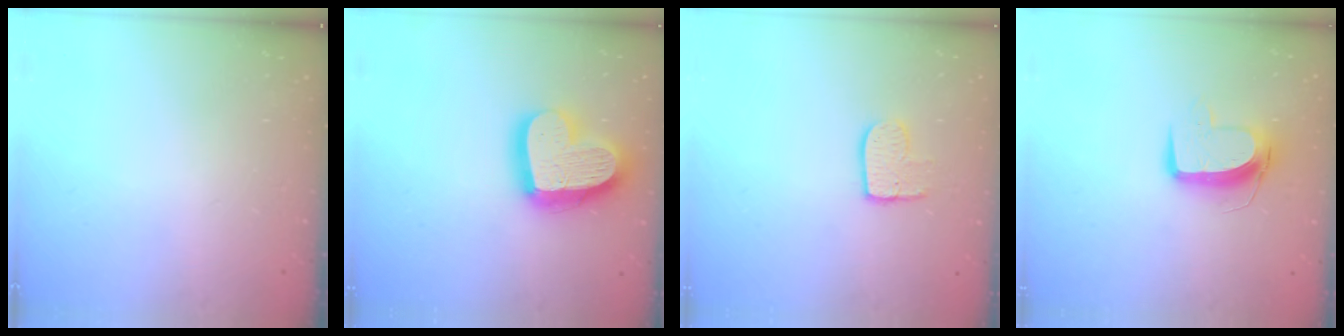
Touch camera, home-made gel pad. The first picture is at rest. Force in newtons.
{"total": 20.8, "press": 20.7, "slide": 1.9}
{"total": 8.1, "press": 8.0, "slide": 0.6}
{"total": 10.5, "press": 10.4, "slide": 0.9}